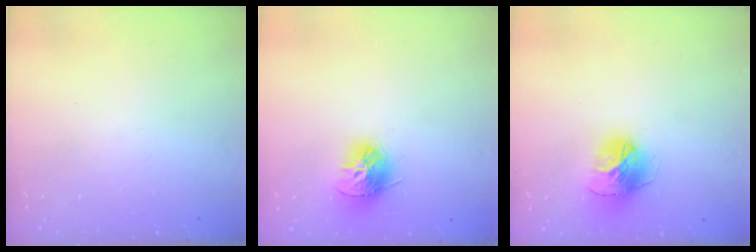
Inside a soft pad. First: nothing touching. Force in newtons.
{"total": 12.6, "press": 12.5, "slide": 1.2}
{"total": 15.1, "press": 15.0, "slide": 1.5}